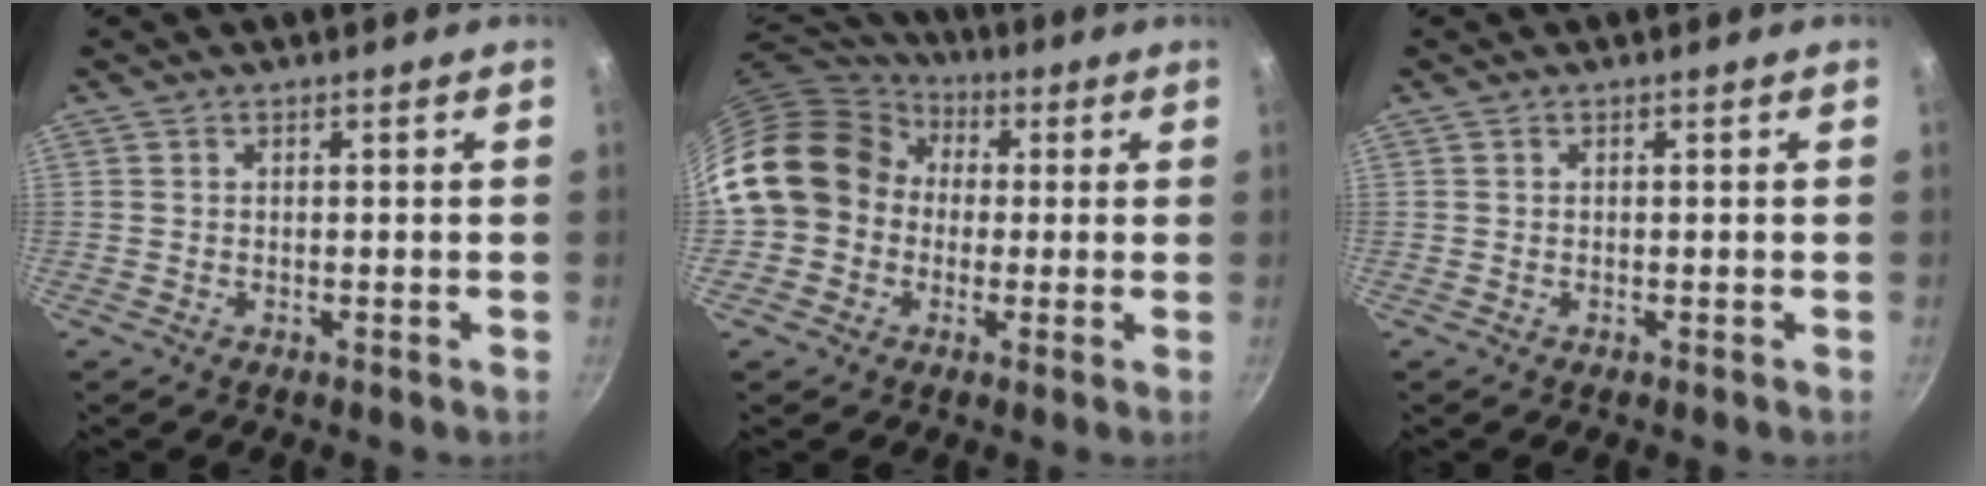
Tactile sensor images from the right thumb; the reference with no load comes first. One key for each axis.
{"total": 16.8, "fx": 0.2, "fy": 14.6, "fz": 8.4, "tx": -0.126, "ty": 0.050, "tz": -0.009}
{"total": 0.0}